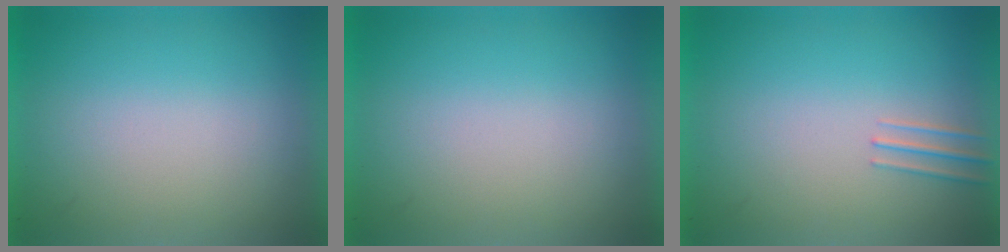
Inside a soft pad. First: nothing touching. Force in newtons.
{"total": 0.0}
{"total": 1.0}